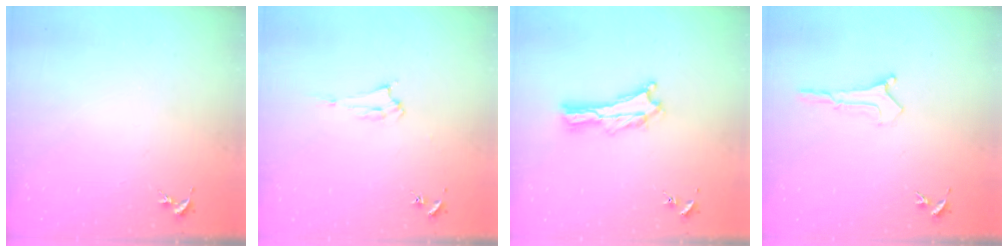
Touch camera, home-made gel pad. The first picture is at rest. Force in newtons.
{"total": 1.6, "press": 1.6, "slide": 0.2}
{"total": 2.3, "press": 2.3, "slide": 0.3}
{"total": 0.0}